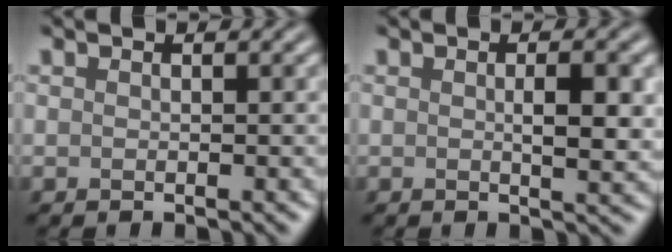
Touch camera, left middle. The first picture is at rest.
{"total": 3.0, "force": [0.2, 0.7, 2.9], "torque": [-0.045, -0.001, 0.004]}